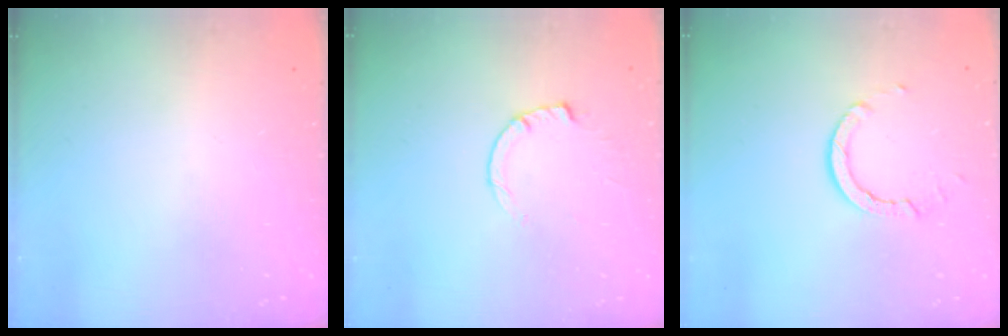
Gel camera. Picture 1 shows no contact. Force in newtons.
{"total": 4.1, "press": 4.0, "slide": 0.8}
{"total": 4.9, "press": 4.9, "slide": 0.5}